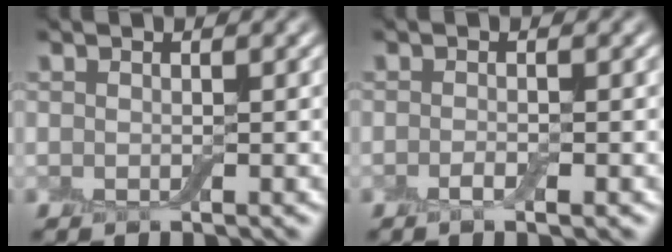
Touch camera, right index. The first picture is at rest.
{"total": 1.4, "force": [-0.7, 0.2, 1.2], "torque": [-0.021, -0.003, -0.013]}